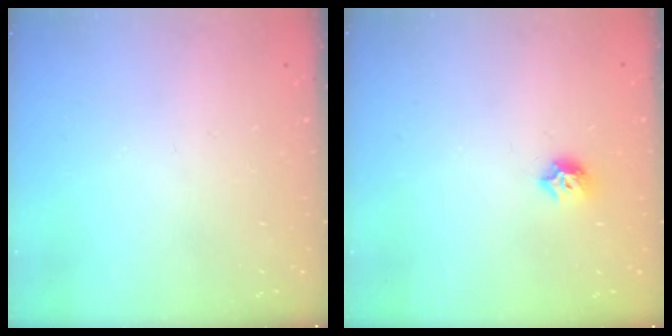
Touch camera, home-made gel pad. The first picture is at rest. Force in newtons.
{"total": 6.7, "press": 6.6, "slide": 1.1}